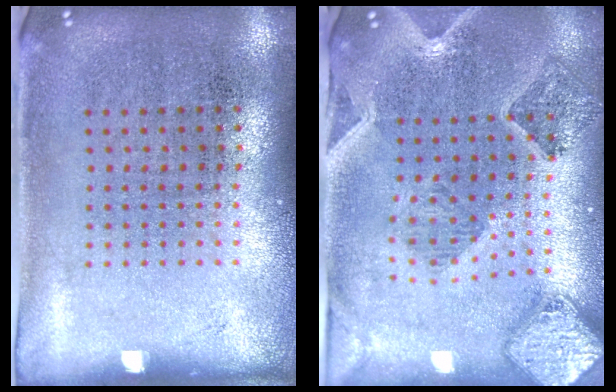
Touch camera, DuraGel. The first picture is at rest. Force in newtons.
{"total": 1.8, "press": 1.7, "slide": 0.4}